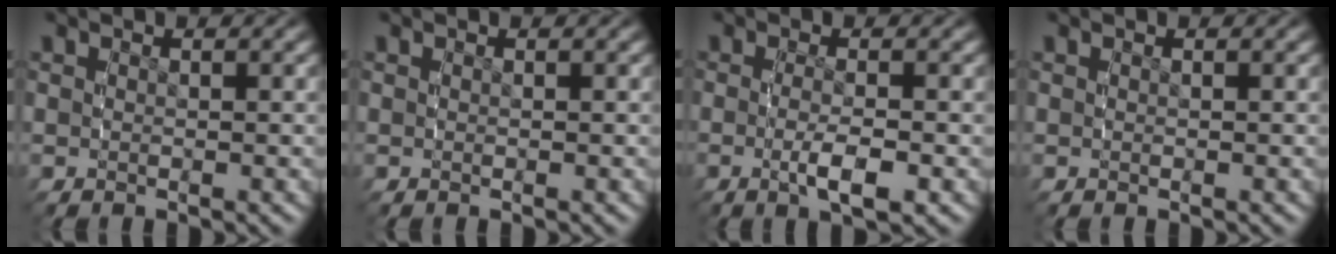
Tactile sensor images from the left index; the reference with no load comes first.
{"total": 0.0}
{"total": 3.3, "force": [-1.3, 0.6, 3.0], "torque": [-0.062, -0.014, -0.015]}
{"total": 0.0}